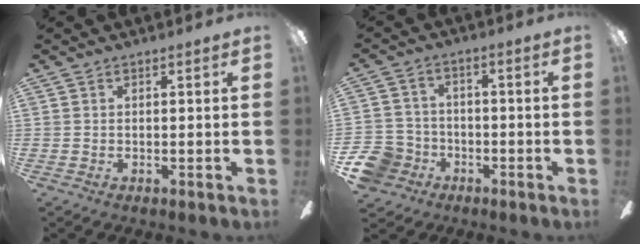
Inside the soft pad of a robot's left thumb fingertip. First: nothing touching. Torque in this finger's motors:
{"motor_torque": [-0.28, 0.29, 0.01, -0.01, 0.00]}